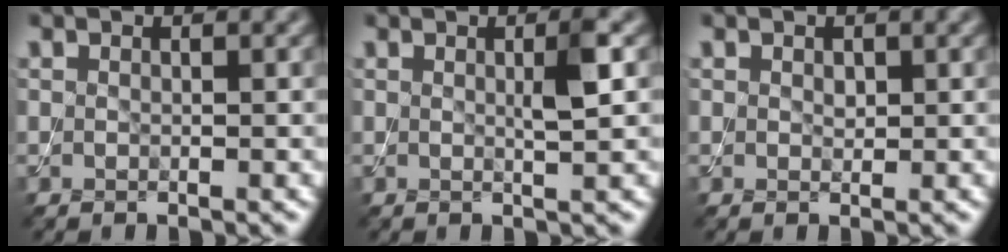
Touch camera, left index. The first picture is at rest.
{"total": 2.2, "force": [0.3, 0.3, 2.2], "torque": [-0.035, 0.003, 0.003]}
{"total": 0.7, "force": [0.3, 0.5, 0.4], "torque": [-0.007, -0.001, 0.005]}